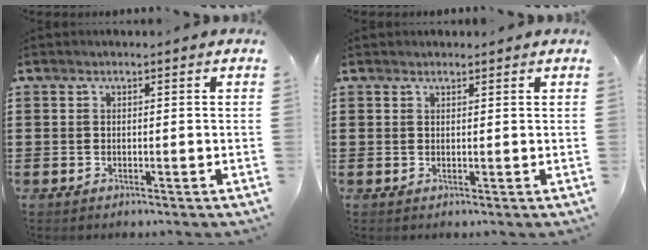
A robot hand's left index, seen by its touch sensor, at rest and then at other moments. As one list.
[{"total": 0.9, "force": [0.8, 0.3, 0.1], "torque": [-0.003, 0.001, 0.017]}]